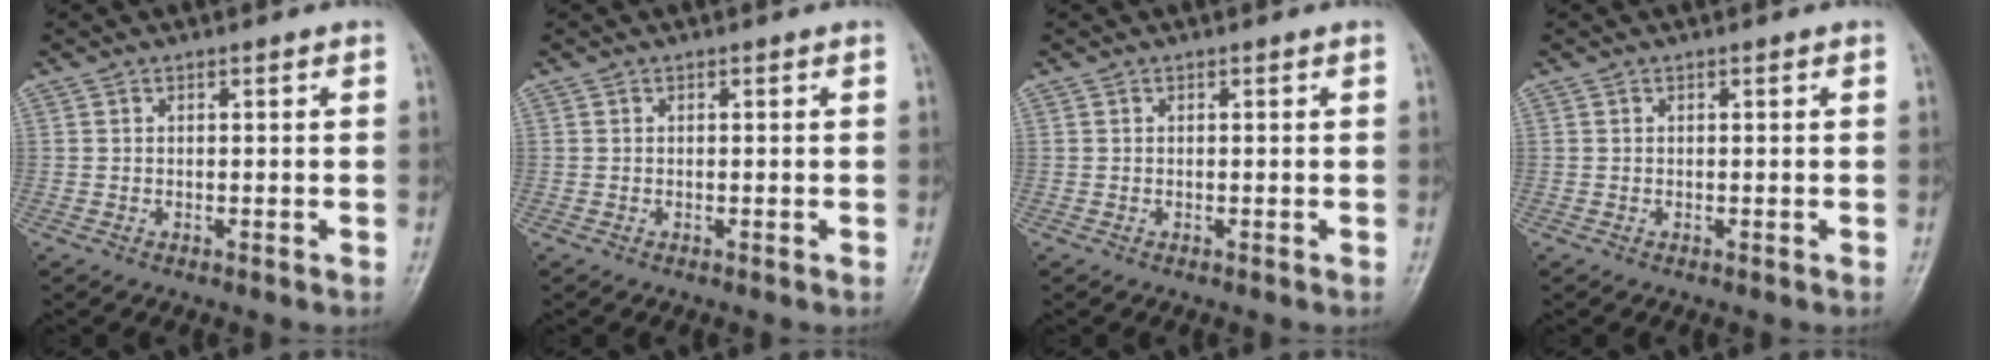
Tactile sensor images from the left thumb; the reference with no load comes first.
{"total": 0.0}
{"total": 0.0}
{"total": 0.0}